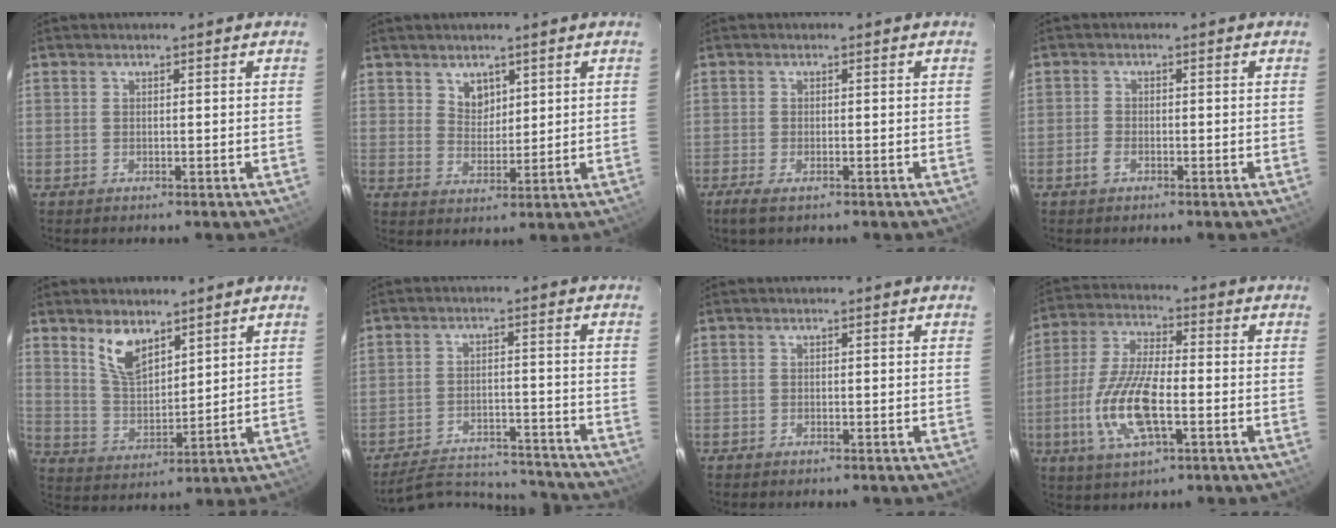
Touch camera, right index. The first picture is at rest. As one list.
[{"total": 4.1, "force": [2.5, 2.9, 1.6], "torque": [-0.020, 0.002, 0.047]}, {"total": 3.1, "force": [-2.0, 1.0, 2.1], "torque": [-0.048, -0.008, -0.038]}, {"total": 1.8, "force": [-1.1, 1.1, 1.0], "torque": [-0.023, 0.002, -0.023]}, {"total": 8.0, "force": [5.3, 3.6, 4.8], "torque": [-0.088, 0.005, 0.111]}, {"total": 16.8, "force": [-15.8, 4.4, 3.8], "torque": [-0.085, 0.026, -0.210]}, {"total": 0.0}, {"total": 13.5, "force": [-3.6, 4.7, 12.2], "torque": [-0.258, -0.005, -0.072]}]